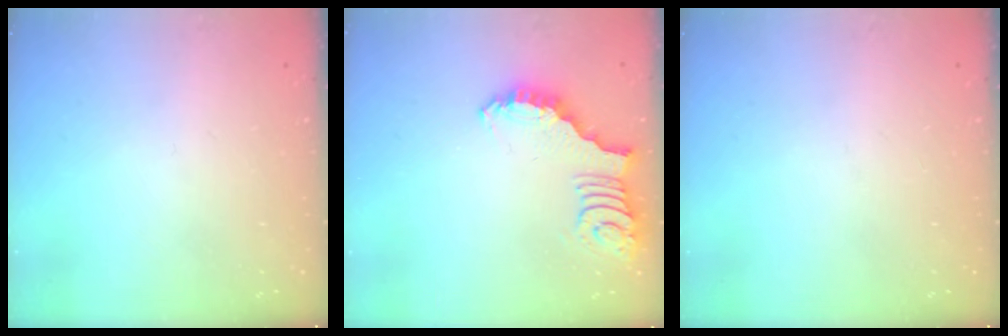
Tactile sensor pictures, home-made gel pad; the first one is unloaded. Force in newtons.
{"total": 2.6, "press": 2.6, "slide": 0.5}
{"total": 0.0}